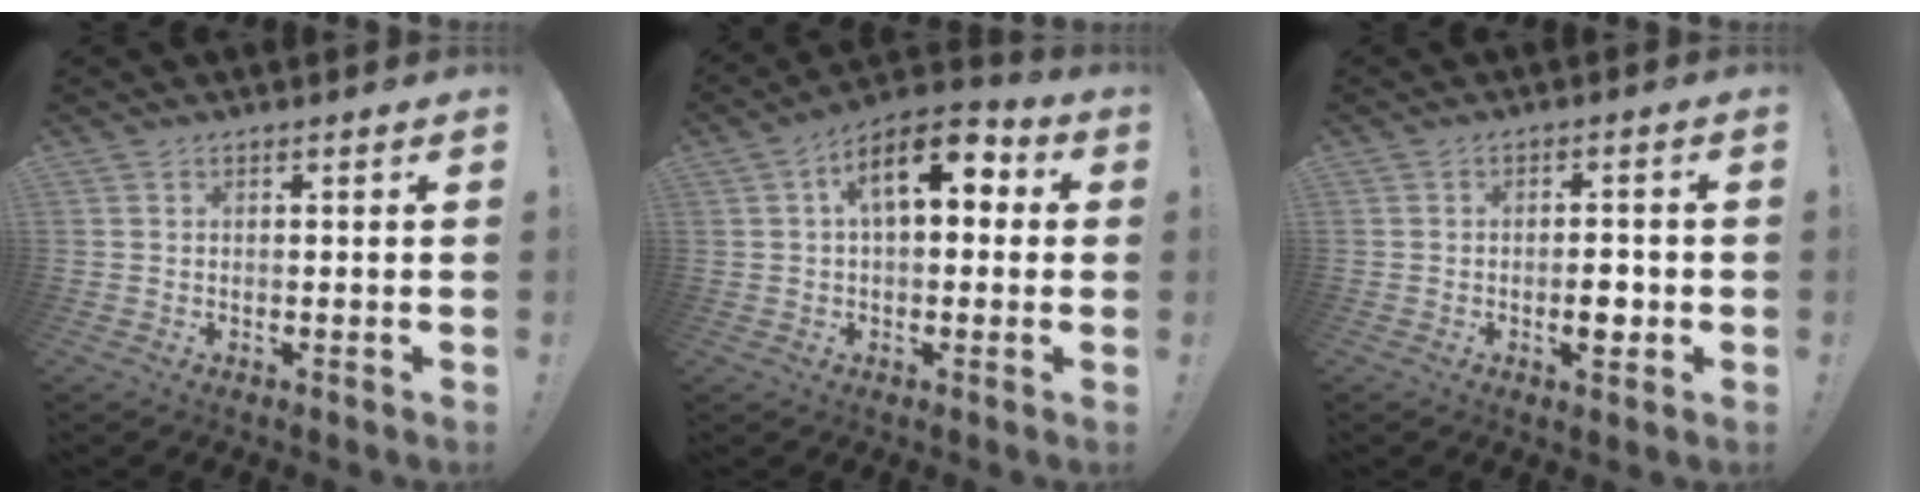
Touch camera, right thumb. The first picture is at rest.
{"total": 12.9, "force": [3.9, 6.5, 10.4], "torque": [-0.156, 0.000, 0.066]}
{"total": 5.8, "force": [-1.7, 2.6, 4.9], "torque": [-0.061, 0.005, -0.029]}